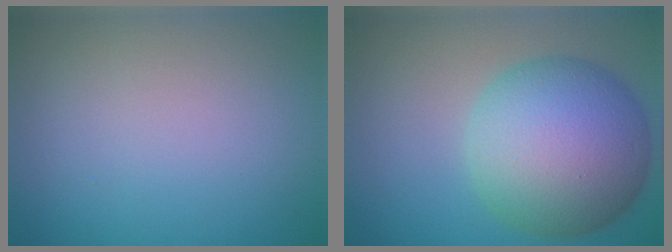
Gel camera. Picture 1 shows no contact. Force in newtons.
{"total": 11.9, "press": 11.9, "slide": 0.2}